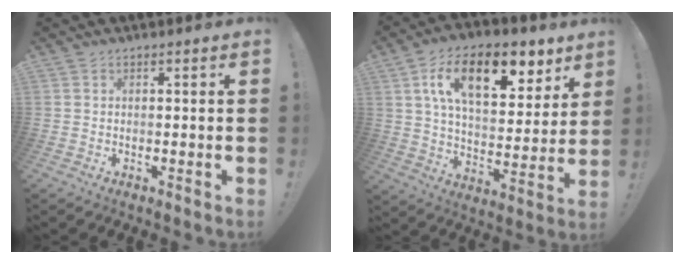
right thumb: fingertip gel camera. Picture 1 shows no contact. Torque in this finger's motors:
{"motor_torque": [0.23, 0.93, 1.58, 0.64, 0.55]}